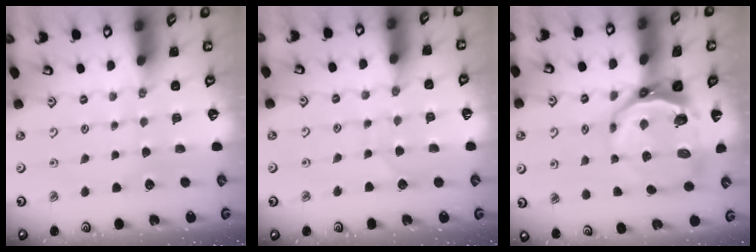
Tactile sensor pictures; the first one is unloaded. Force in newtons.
{"total": 5.6, "press": 5.6, "slide": 0.1}
{"total": 12.3, "press": 11.6, "slide": 4.2}